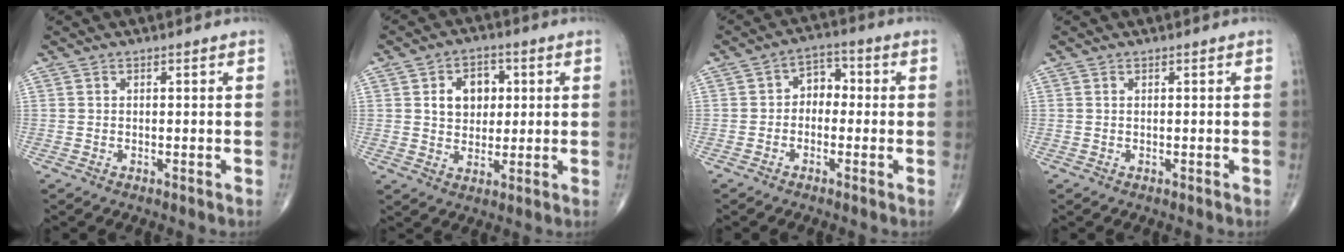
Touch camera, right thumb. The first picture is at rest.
{"total": 7.8, "force": [1.7, 5.9, 4.8], "torque": [-0.040, 0.000, 0.027]}
{"total": 4.9, "force": [-0.4, 3.7, 3.2], "torque": [-0.022, 0.022, -0.021]}
{"total": 0.0}